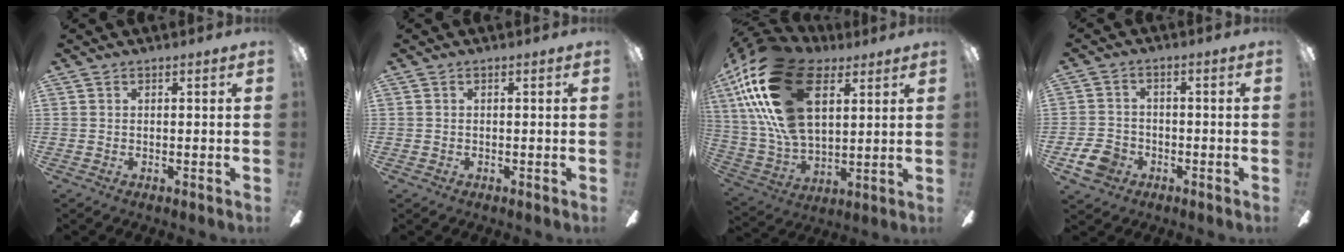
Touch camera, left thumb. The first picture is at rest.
{"total": 0.5, "force": [-0.2, 0.4, 0.2], "torque": [-0.004, 0.003, -0.006]}
{"total": 27.6, "force": [11.3, 15.6, 19.8], "torque": [-0.417, -0.029, 0.198]}
{"total": 6.6, "force": [-3.1, 5.1, 2.9], "torque": [-0.078, 0.018, -0.060]}